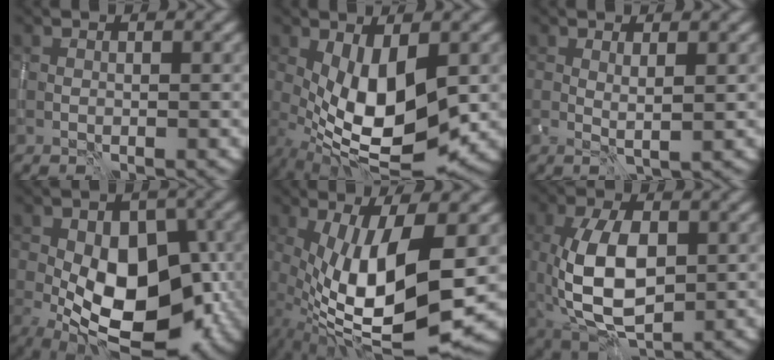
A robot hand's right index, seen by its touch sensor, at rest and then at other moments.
{"total": 9.0, "force": [-0.8, 3.5, 8.3], "torque": [-0.152, -0.014, -0.011]}
{"total": 1.4, "force": [0.4, 0.2, 1.3], "torque": [-0.023, -0.007, 0.008]}
{"total": 12.2, "force": [-3.0, 6.7, 9.7], "torque": [-0.137, 0.002, -0.056]}
{"total": 12.5, "force": [-1.2, 4.4, 11.7], "torque": [-0.199, -0.019, -0.017]}
{"total": 8.2, "force": [-0.3, 4.3, 7.0], "torque": [-0.145, -0.002, -0.003]}